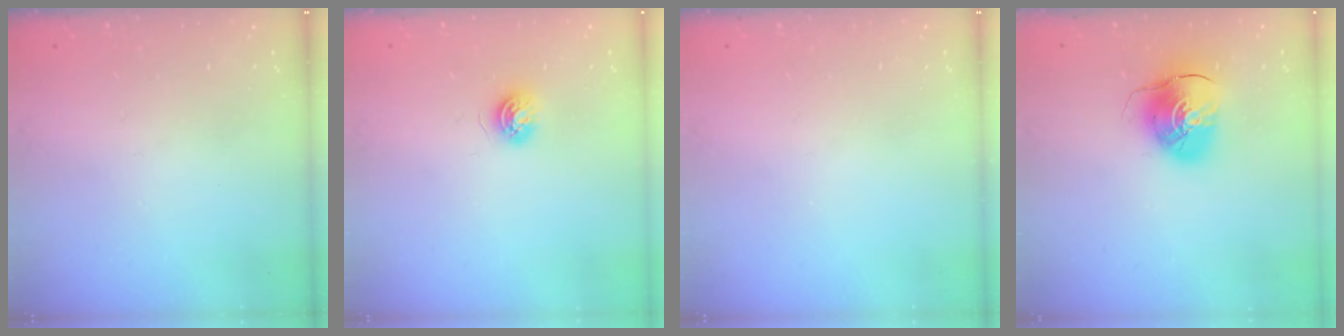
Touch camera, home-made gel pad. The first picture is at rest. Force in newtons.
{"total": 4.5, "press": 4.5, "slide": 0.6}
{"total": 0.0}
{"total": 9.4, "press": 9.3, "slide": 1.3}